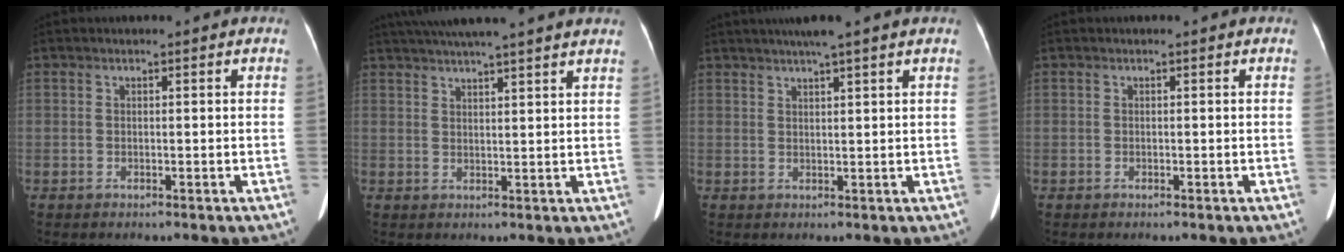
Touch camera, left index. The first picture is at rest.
{"total": 14.7, "force": [12.8, -0.5, 7.3], "torque": [-0.126, 0.029, 0.170]}
{"total": 5.1, "force": [4.0, -0.9, 3.1], "torque": [-0.048, 0.019, 0.065]}
{"total": 0.0}